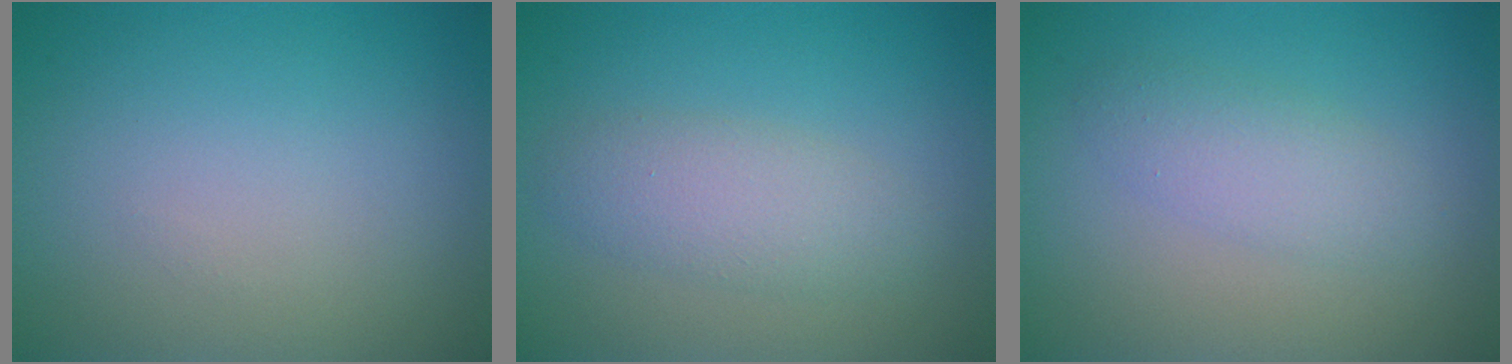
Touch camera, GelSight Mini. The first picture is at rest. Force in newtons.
{"total": 3.0, "press": 3.0, "slide": 0.1}
{"total": 2.4, "press": 2.4, "slide": 0.2}